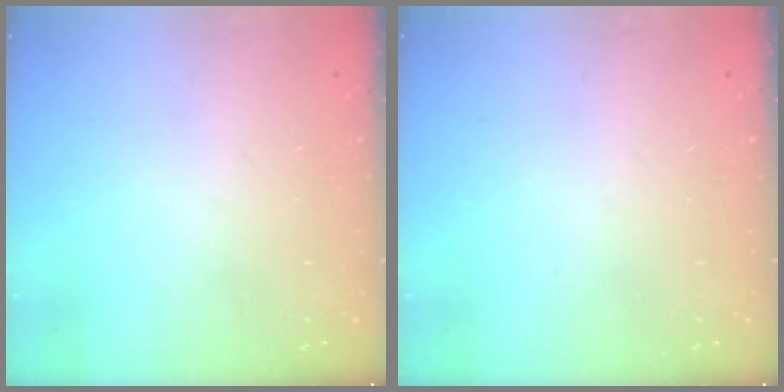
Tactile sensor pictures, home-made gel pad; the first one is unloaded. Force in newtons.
{"total": 0.0}